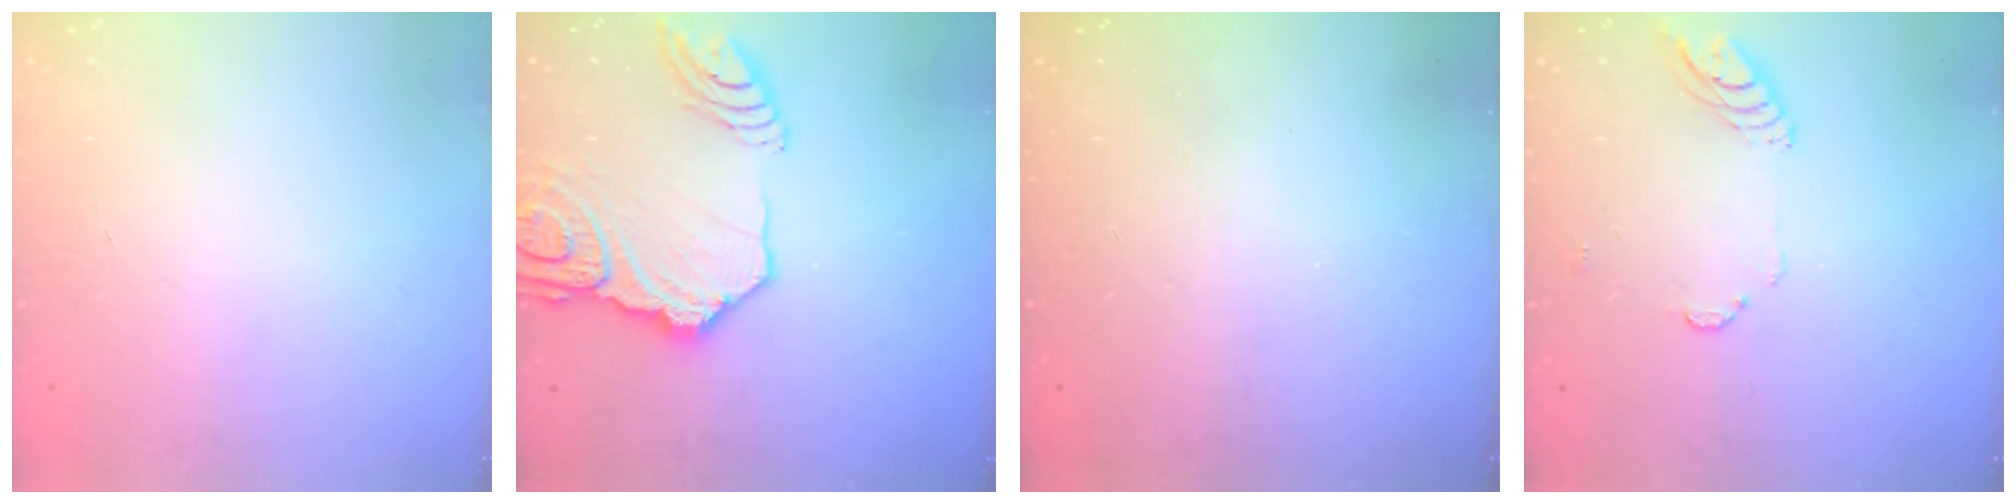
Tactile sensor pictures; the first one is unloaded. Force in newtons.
{"total": 20.3, "press": 20.1, "slide": 2.6}
{"total": 0.0}
{"total": 7.5, "press": 7.5, "slide": 0.7}